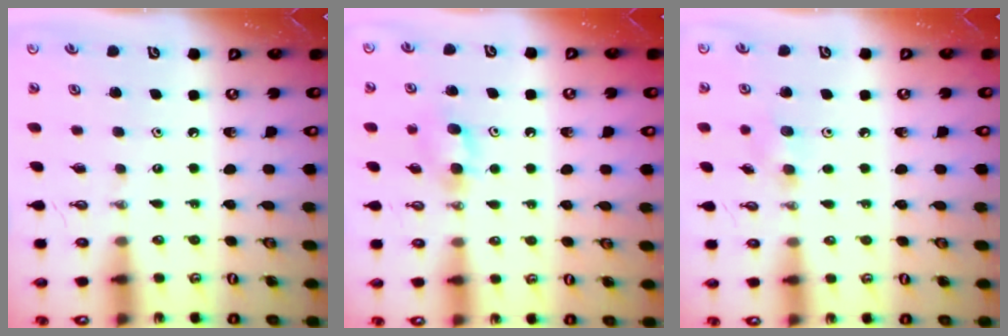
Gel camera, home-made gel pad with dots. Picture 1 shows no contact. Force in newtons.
{"total": 5.6, "press": 5.5, "slide": 1.3}
{"total": 7.0, "press": 5.9, "slide": 3.7}